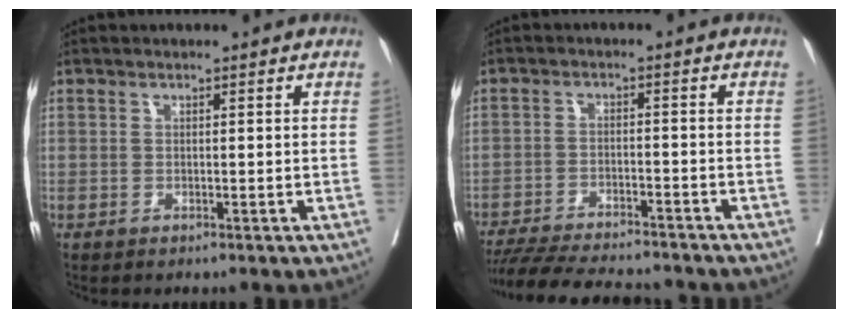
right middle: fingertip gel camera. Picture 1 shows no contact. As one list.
[{"total": 14.8, "force": [-13.5, 2.0, 5.7], "torque": [-0.106, -0.019, -0.198]}]